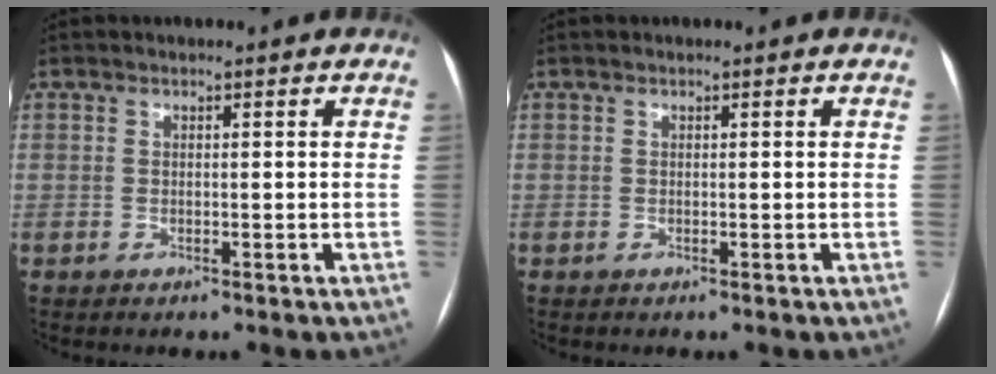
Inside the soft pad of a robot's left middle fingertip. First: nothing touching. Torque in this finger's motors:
{"motor_torque": [-0.03, 0.21, 0.01, 0.00]}